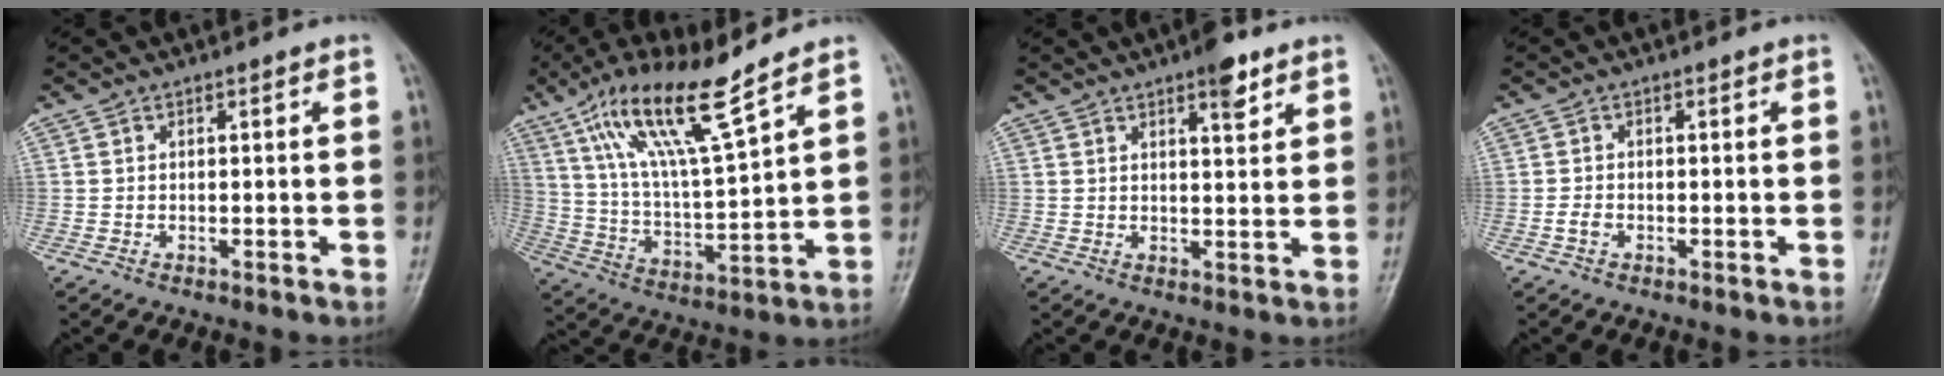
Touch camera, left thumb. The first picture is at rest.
{"total": 15.8, "force": [10.4, 2.4, 11.6], "torque": [-0.210, -0.047, 0.205]}
{"total": 5.2, "force": [3.3, 1.8, 3.6], "torque": [-0.037, -0.017, 0.044]}
{"total": 1.6, "force": [-0.7, 1.2, 0.9], "torque": [-0.016, 0.002, -0.015]}